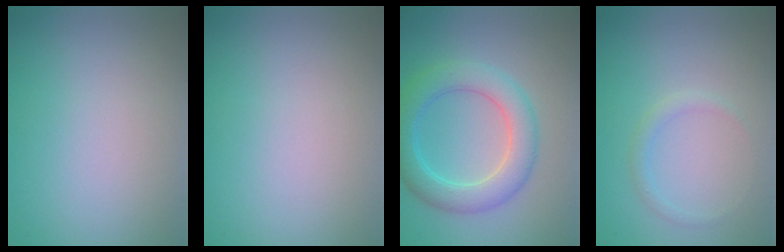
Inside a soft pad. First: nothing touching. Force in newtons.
{"total": 0.0}
{"total": 5.0, "press": 5.0, "slide": 0.1}
{"total": 1.0, "press": 1.0, "slide": 0.1}